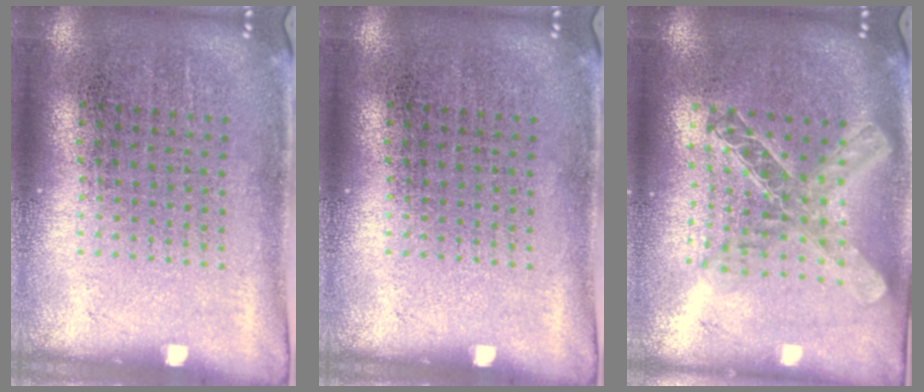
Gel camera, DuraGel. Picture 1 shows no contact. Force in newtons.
{"total": 0.0}
{"total": 2.0, "press": 1.7, "slide": 1.1}